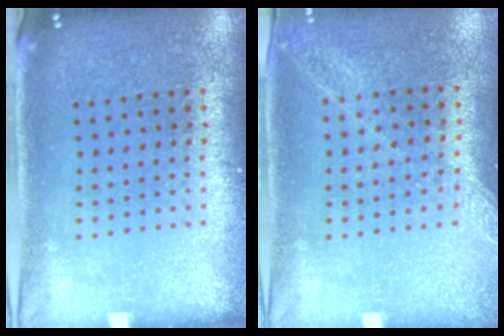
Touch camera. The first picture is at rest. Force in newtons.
{"total": 1.3, "press": 1.2, "slide": 0.2}